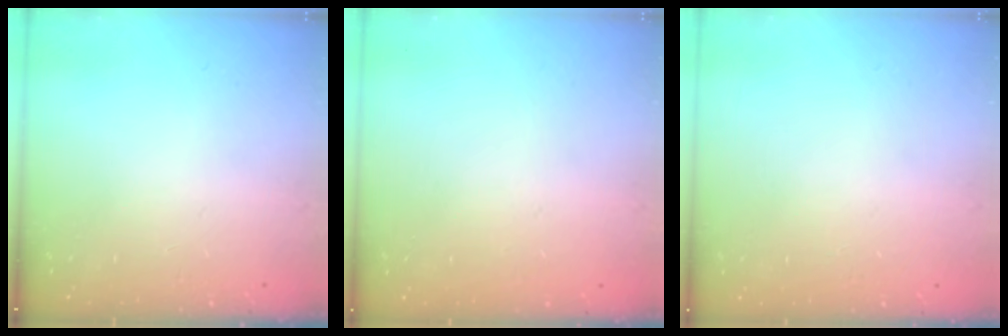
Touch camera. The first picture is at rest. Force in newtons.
{"total": 0.0}
{"total": 0.0}